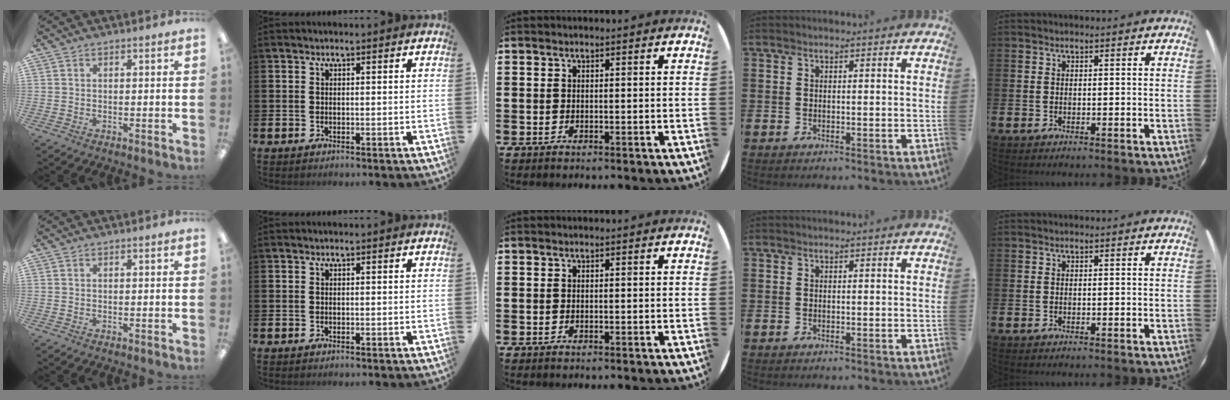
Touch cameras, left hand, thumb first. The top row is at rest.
{}